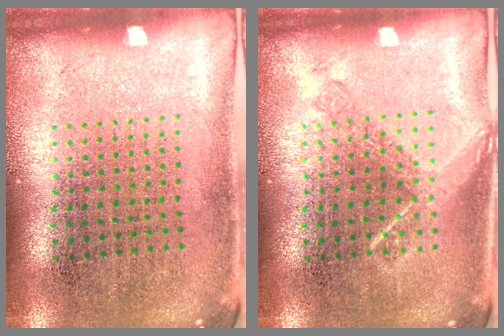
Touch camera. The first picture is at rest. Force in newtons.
{"total": 1.1, "press": 1.0, "slide": 0.2}